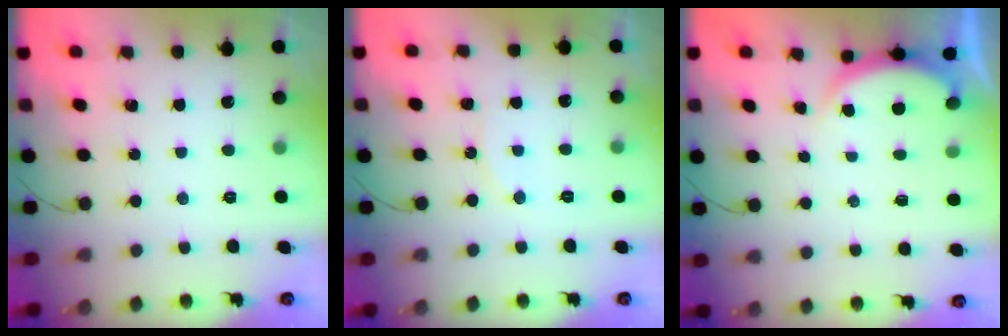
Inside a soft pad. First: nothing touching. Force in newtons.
{"total": 5.1, "press": 5.1, "slide": 0.5}
{"total": 3.0, "press": 2.9, "slide": 0.6}